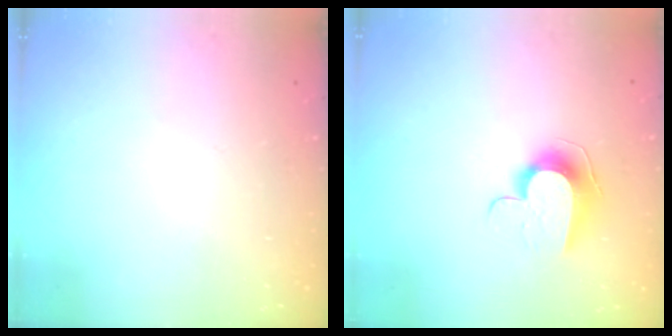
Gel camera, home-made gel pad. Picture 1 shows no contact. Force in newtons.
{"total": 9.9, "press": 9.9, "slide": 0.3}